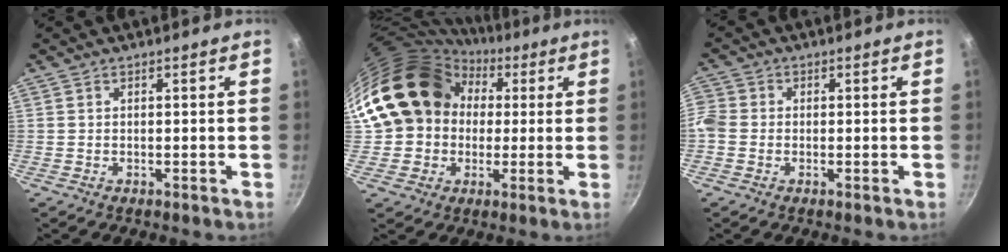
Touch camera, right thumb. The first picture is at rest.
{"total": 17.8, "force": [3.0, 15.2, 8.7], "torque": [-0.127, 0.045, 0.051]}
{"total": 4.3, "force": [-1.1, 3.7, 1.9], "torque": [-0.041, 0.009, -0.037]}